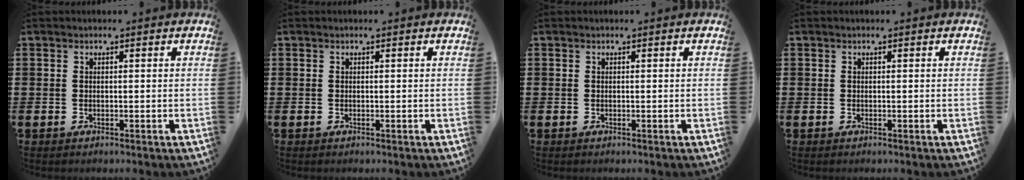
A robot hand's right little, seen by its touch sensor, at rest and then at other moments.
{"total": 0.0}
{"total": 0.0}
{"total": 0.0}